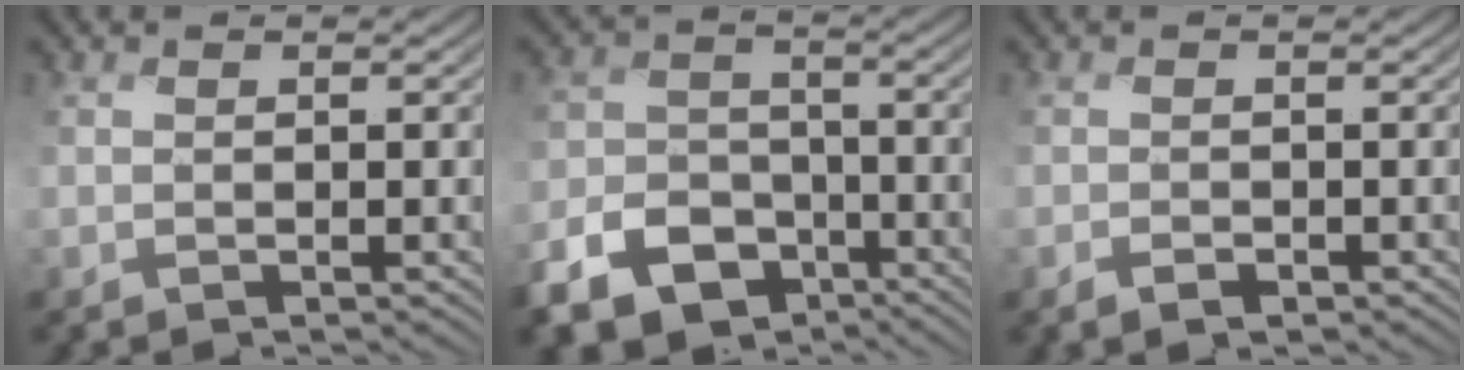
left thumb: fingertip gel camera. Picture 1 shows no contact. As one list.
[{"total": 10.7, "force": [-7.0, 6.7, 4.4], "torque": [-0.112, -0.019, -0.124]}, {"total": 1.0, "force": [-0.8, 0.4, 0.6], "torque": [-0.007, 0.000, -0.018]}]